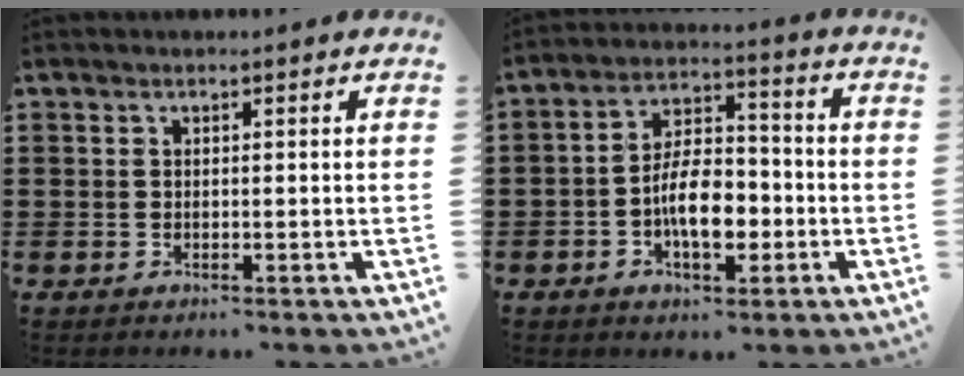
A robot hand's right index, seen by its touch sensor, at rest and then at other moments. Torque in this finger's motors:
{"motor_torque": [1.43, 0.71, 0.90, 0.21]}